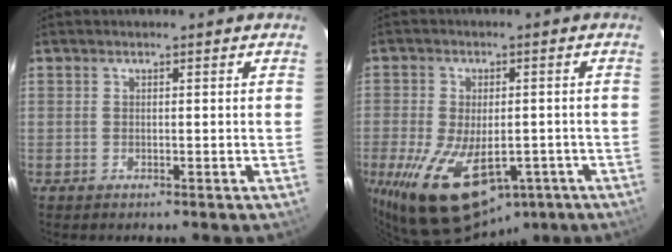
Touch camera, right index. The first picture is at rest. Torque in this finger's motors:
{"motor_torque": [1.66, -0.48, 0.81, 0.21]}